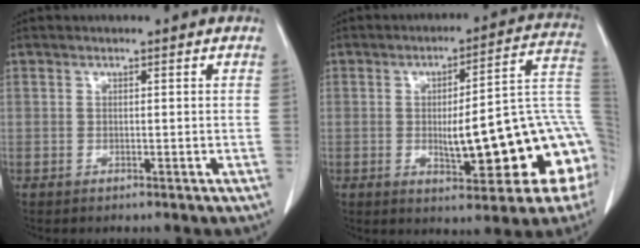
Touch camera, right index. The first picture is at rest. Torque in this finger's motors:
{"motor_torque": [1.54, -0.60, 0.78, 0.14]}